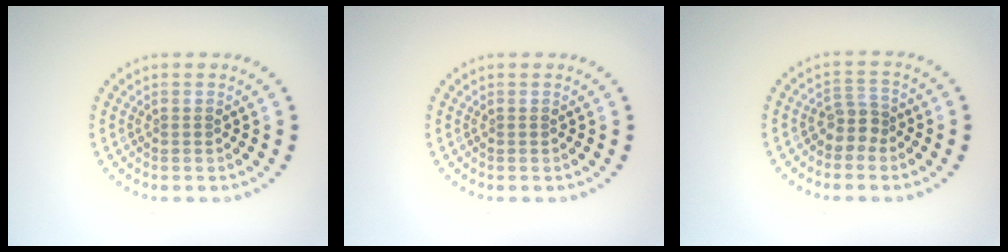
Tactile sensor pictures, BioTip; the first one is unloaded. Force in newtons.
{"total": 0.0}
{"total": 2.1, "press": 1.7, "slide": 1.3}